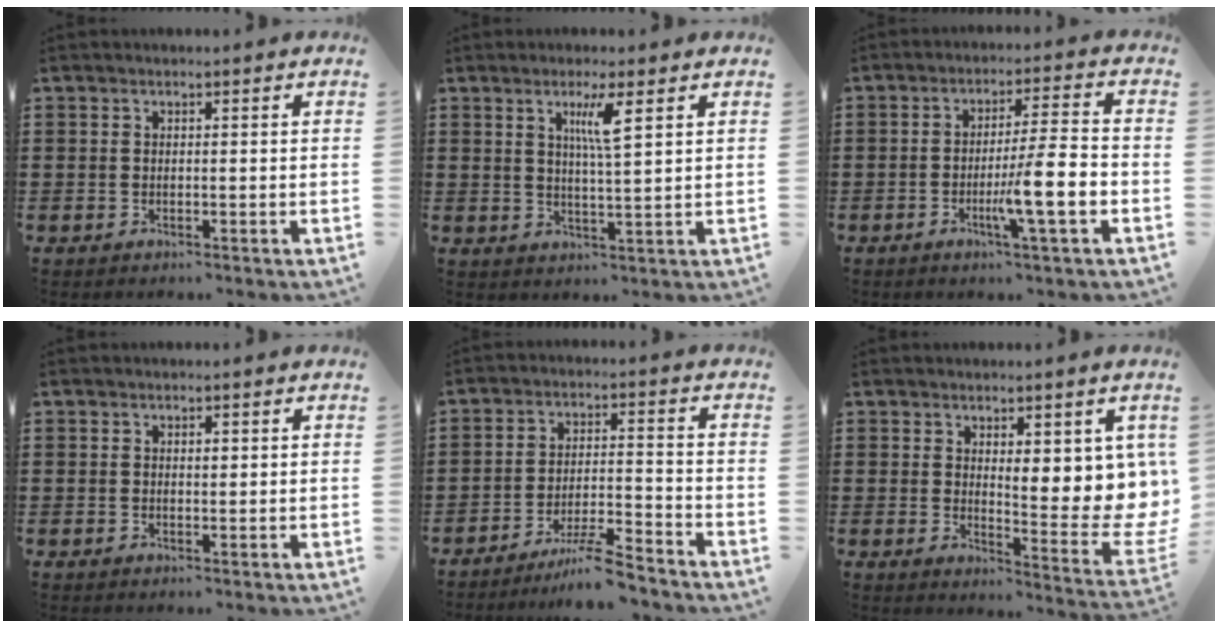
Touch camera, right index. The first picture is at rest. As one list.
[{"total": 4.4, "force": [2.1, 0.0, 3.9], "torque": [-0.084, -0.001, 0.031]}, {"total": 8.3, "force": [-2.7, 0.3, 7.9], "torque": [-0.135, -0.008, -0.048]}, {"total": 0.8, "force": [0.3, 0.4, 0.6], "torque": [-0.012, 0.004, 0.005]}, {"total": 6.6, "force": [-5.8, 0.1, 3.2], "torque": [-0.058, -0.003, -0.110]}, {"total": 6.6, "force": [3.7, 2.7, 4.7], "torque": [-0.061, -0.038, 0.062]}]